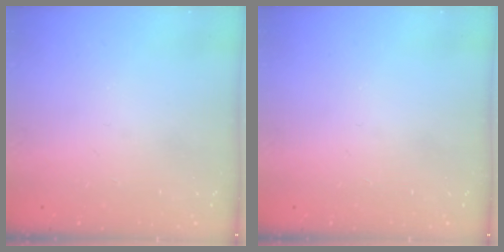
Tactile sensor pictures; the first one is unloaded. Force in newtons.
{"total": 0.0}